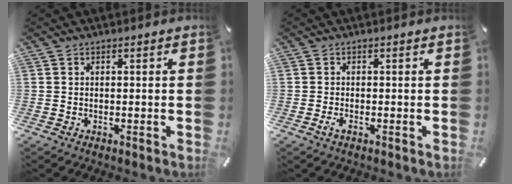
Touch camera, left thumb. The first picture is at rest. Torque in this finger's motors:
{"motor_torque": [-0.02, 0.03, -0.09, 0.10, 0.00]}